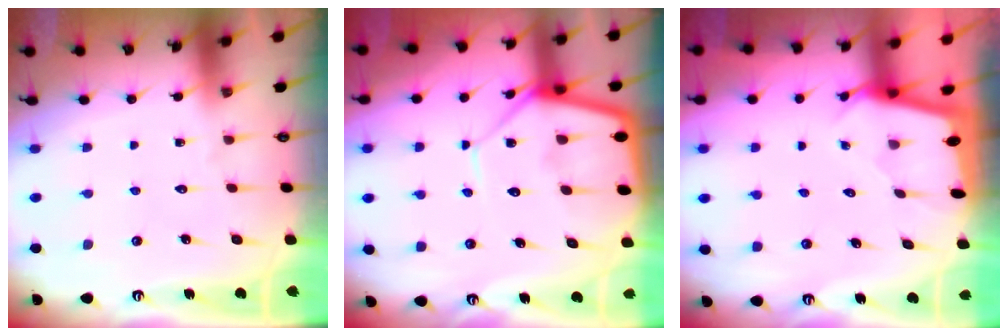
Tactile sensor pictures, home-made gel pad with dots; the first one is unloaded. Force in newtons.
{"total": 12.0, "press": 12.0, "slide": 1.2}
{"total": 1.8, "press": 1.8, "slide": 0.2}